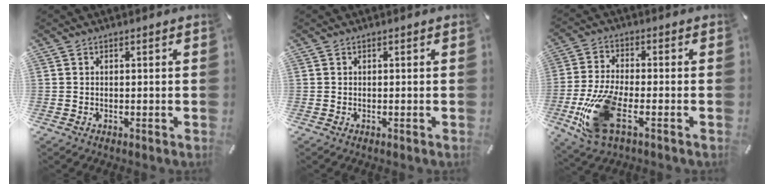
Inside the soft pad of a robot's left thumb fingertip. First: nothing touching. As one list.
[{"total": 0.0}, {"total": 14.1, "force": [-4.9, 6.0, 11.7], "torque": [-0.255, -0.009, -0.082]}]